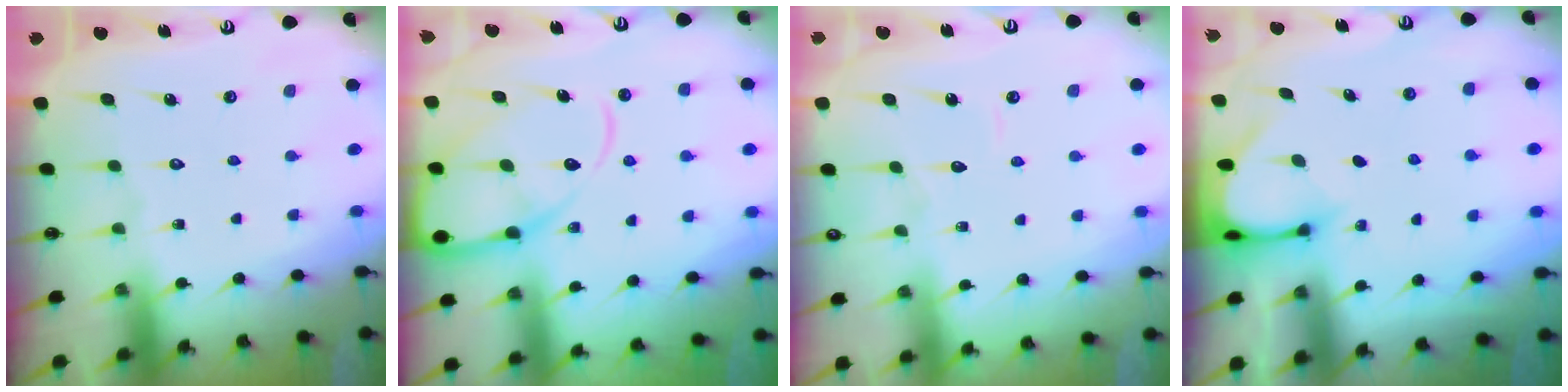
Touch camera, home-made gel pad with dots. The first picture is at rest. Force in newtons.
{"total": 12.5, "press": 12.4, "slide": 1.2}
{"total": 3.0, "press": 3.0, "slide": 0.3}
{"total": 3.4, "press": 3.4, "slide": 0.3}